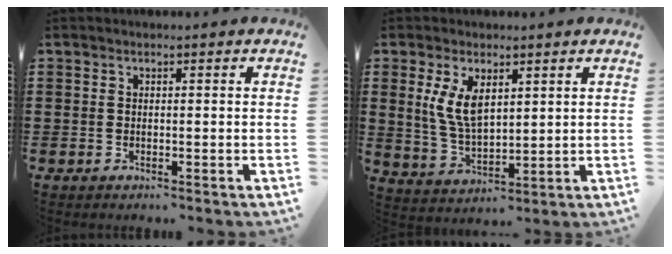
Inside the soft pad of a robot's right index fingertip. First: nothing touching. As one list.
[{"total": 6.9, "force": [2.5, 3.5, 5.4], "torque": [-0.121, 0.003, 0.044]}]